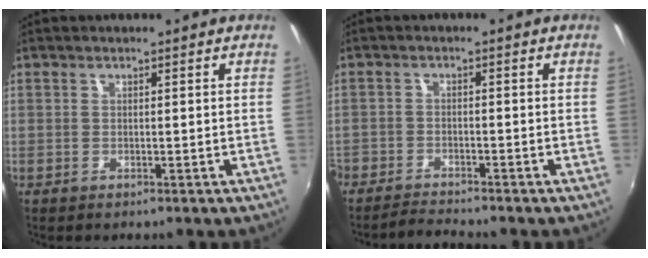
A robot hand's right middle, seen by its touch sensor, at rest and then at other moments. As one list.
[{"total": 3.4, "force": [-3.4, 0.1, 0.3], "torque": [-0.025, -0.009, -0.070]}]